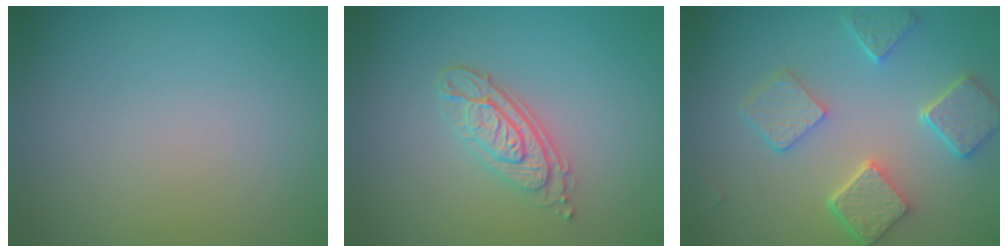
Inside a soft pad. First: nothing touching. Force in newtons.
{"total": 3.3, "press": 2.7, "slide": 1.9}
{"total": 5.4, "press": 4.2, "slide": 3.3}